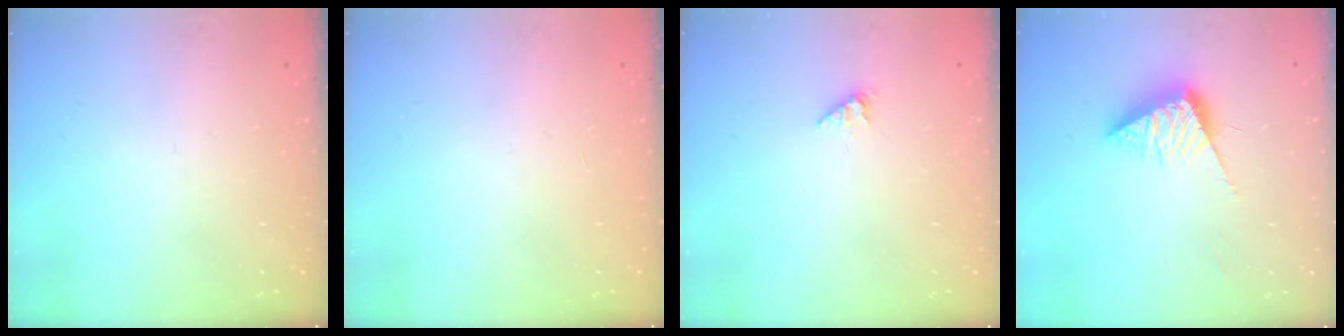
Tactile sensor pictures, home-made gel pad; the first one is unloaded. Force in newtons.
{"total": 0.0}
{"total": 1.0, "press": 1.0, "slide": 0.2}
{"total": 10.2, "press": 10.2, "slide": 0.4}